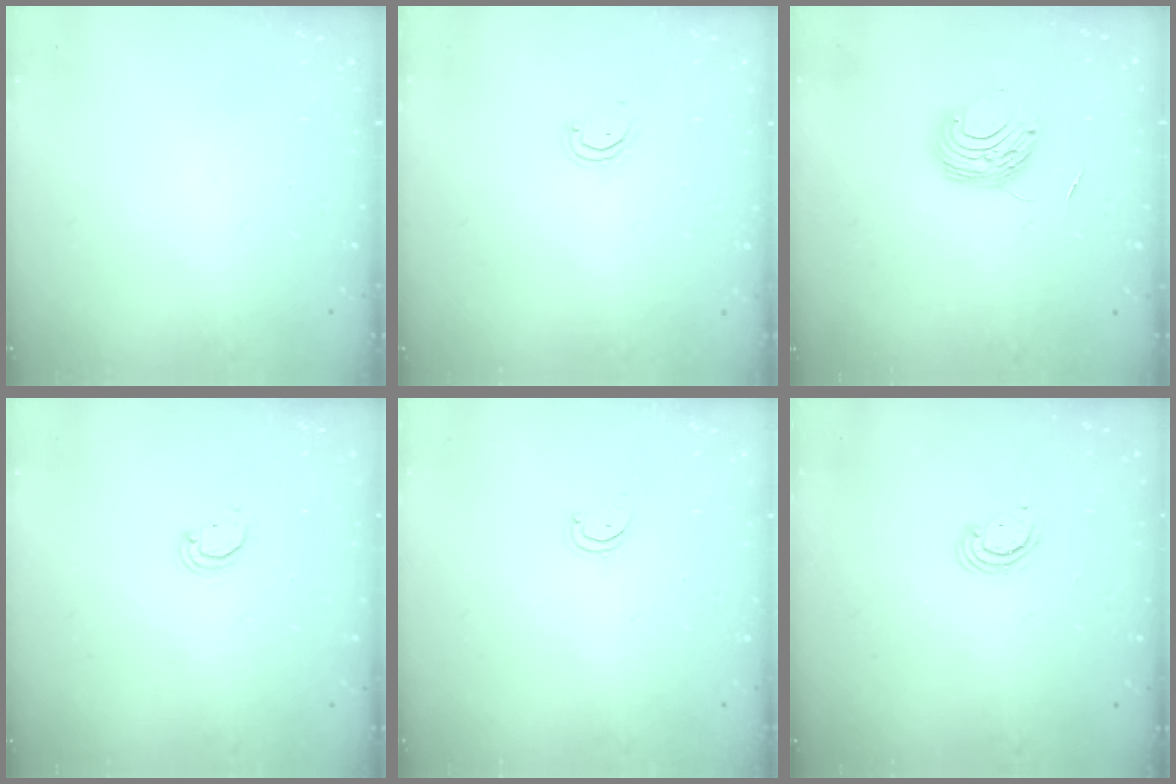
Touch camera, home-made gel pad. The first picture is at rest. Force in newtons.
{"total": 2.9, "press": 2.9, "slide": 0.3}
{"total": 9.3, "press": 9.3, "slide": 0.5}
{"total": 3.4, "press": 3.4, "slide": 0.2}
{"total": 2.3, "press": 2.3, "slide": 0.1}
{"total": 2.5, "press": 2.5, "slide": 0.2}